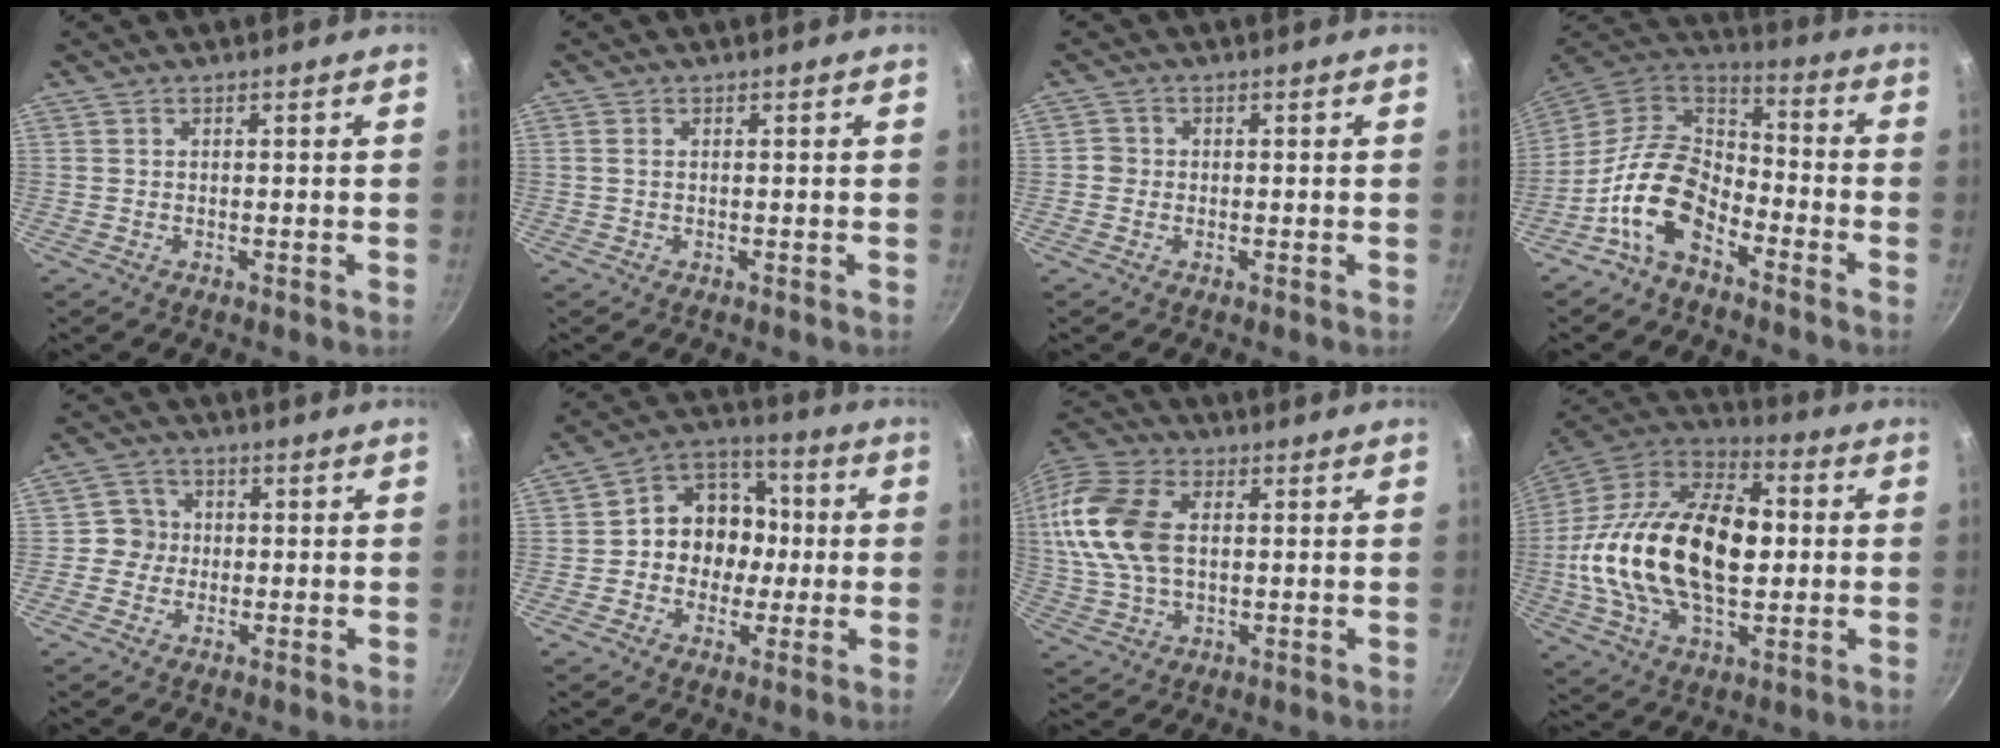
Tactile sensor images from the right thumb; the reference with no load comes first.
{"total": 0.9, "force": [0.0, 0.6, 0.7], "torque": [-0.015, 0.002, -0.001]}
{"total": 1.8, "force": [-0.6, 1.7, 0.4], "torque": [0.002, 0.009, -0.016]}
{"total": 14.8, "force": [-7.3, 8.7, 9.4], "torque": [-0.157, 0.067, -0.164]}
{"total": 4.3, "force": [-0.4, 4.2, 0.8], "torque": [0.016, 0.011, -0.019]}
{"total": 12.1, "force": [-0.6, 10.5, 6.1], "torque": [-0.041, 0.034, -0.028]}
{"total": 16.8, "force": [2.0, 10.8, 12.7], "torque": [-0.251, 0.019, 0.029]}
{"total": 28.7, "force": [0.1, 16.7, 23.3], "torque": [-0.416, 0.031, -0.011]}